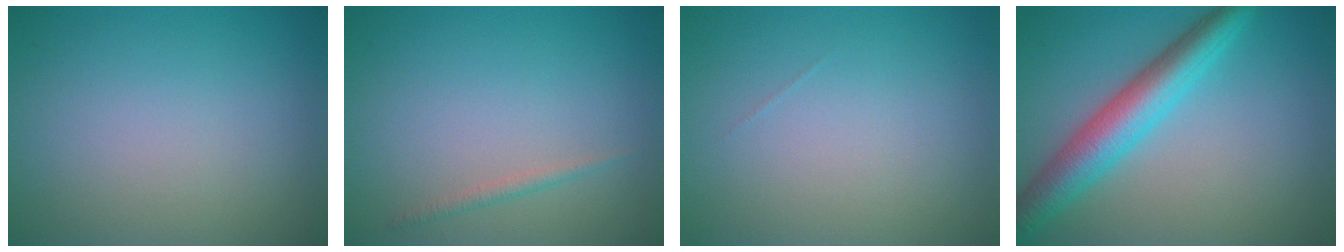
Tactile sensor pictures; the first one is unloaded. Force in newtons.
{"total": 0.9, "press": 0.9, "slide": 0.1}
{"total": 0.0}
{"total": 5.7, "press": 5.7, "slide": 0.2}